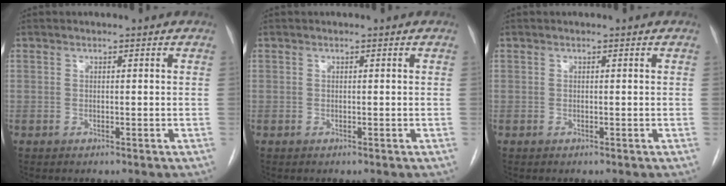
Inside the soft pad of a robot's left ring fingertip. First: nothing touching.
{"total": 0.0}
{"total": 0.0}